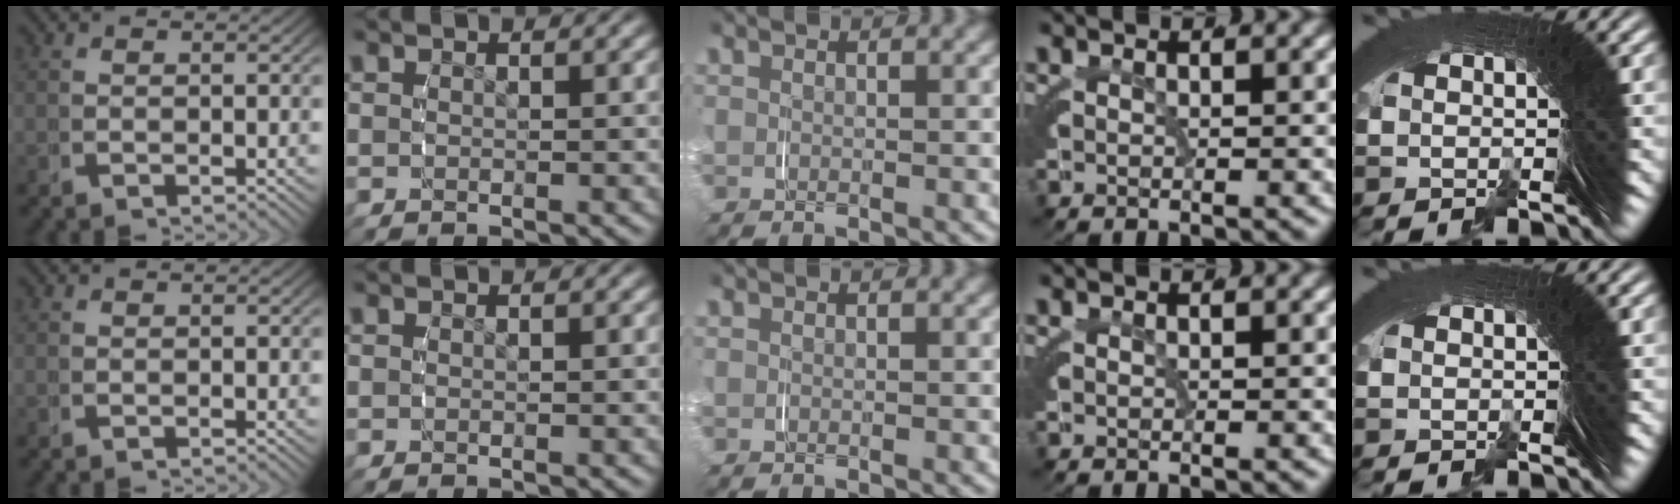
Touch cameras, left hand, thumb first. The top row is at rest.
{}